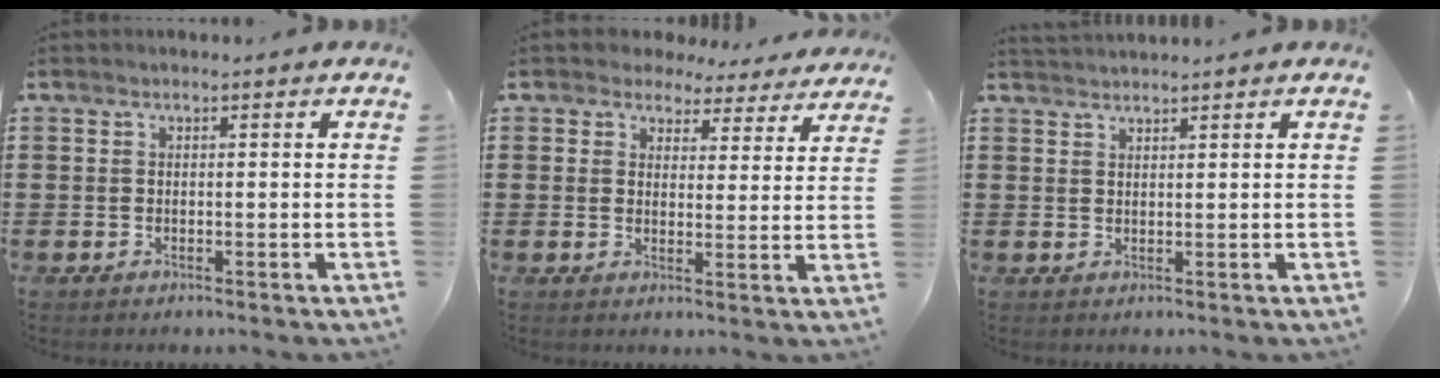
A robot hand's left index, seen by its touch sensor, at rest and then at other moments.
{"total": 3.8, "force": [3.5, 1.3, 0.5], "torque": [-0.028, -0.012, 0.061]}
{"total": 1.5, "force": [1.5, -0.2, 0.1], "torque": [-0.004, 0.001, 0.029]}